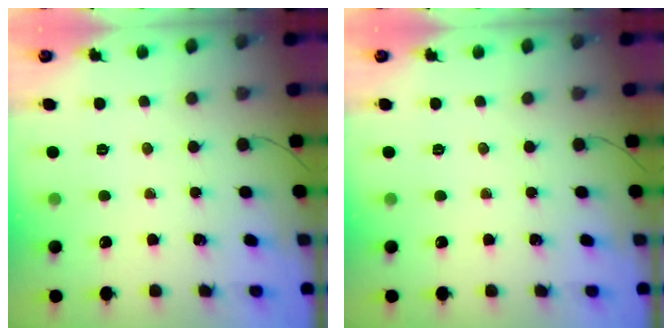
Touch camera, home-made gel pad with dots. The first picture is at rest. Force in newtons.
{"total": 0.0}